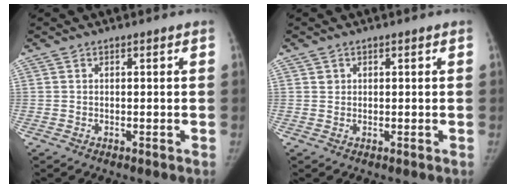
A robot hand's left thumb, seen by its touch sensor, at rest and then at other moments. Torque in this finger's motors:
{"motor_torque": [-0.49, -0.34, -0.46, 0.22, -0.08]}